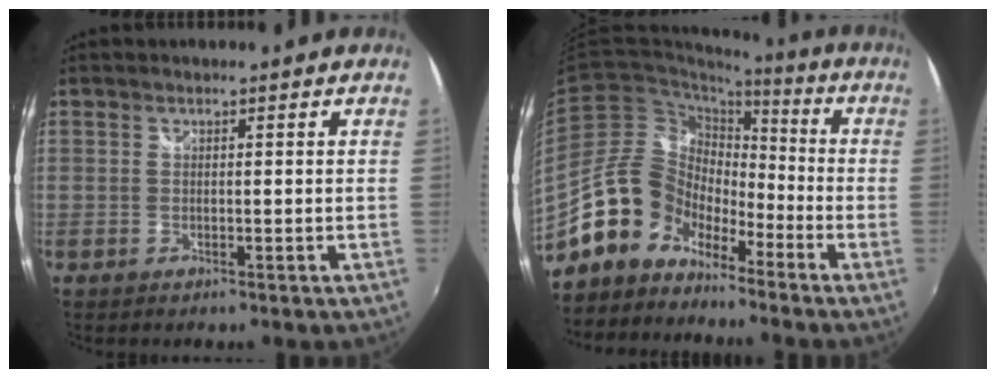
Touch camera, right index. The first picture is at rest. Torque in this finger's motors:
{"motor_torque": [0.52, -0.40, -0.15, -0.21]}